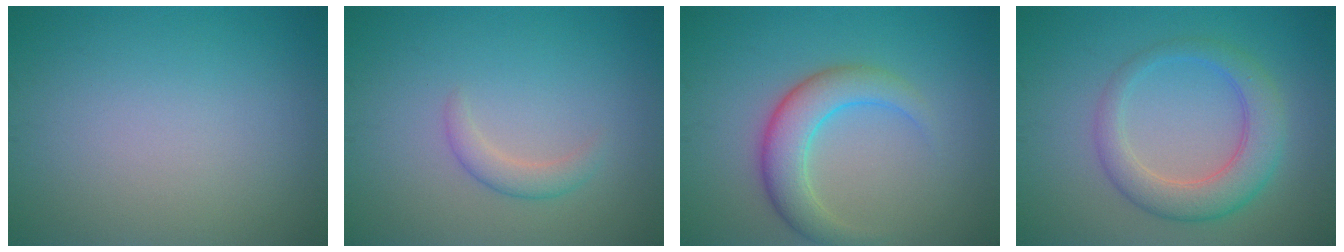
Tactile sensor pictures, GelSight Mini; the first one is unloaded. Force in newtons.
{"total": 1.7, "press": 1.7, "slide": 0.1}
{"total": 4.5, "press": 4.5, "slide": 0.1}
{"total": 4.8, "press": 4.7, "slide": 0.1}